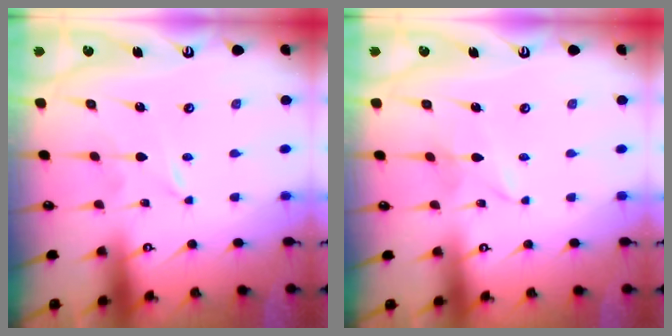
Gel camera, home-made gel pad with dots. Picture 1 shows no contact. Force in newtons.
{"total": 1.6, "press": 1.5, "slide": 0.2}